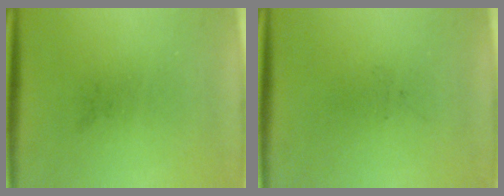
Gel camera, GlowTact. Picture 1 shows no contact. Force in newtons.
{"total": 0.0}